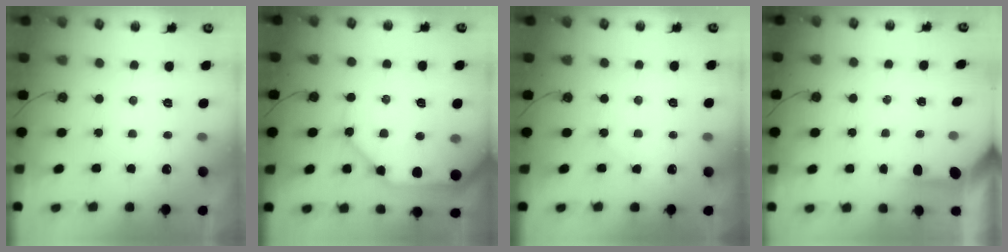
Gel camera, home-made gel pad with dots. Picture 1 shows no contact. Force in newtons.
{"total": 16.7, "press": 16.6, "slide": 2.2}
{"total": 3.3, "press": 3.2, "slide": 0.6}
{"total": 3.3, "press": 3.3, "slide": 0.4}